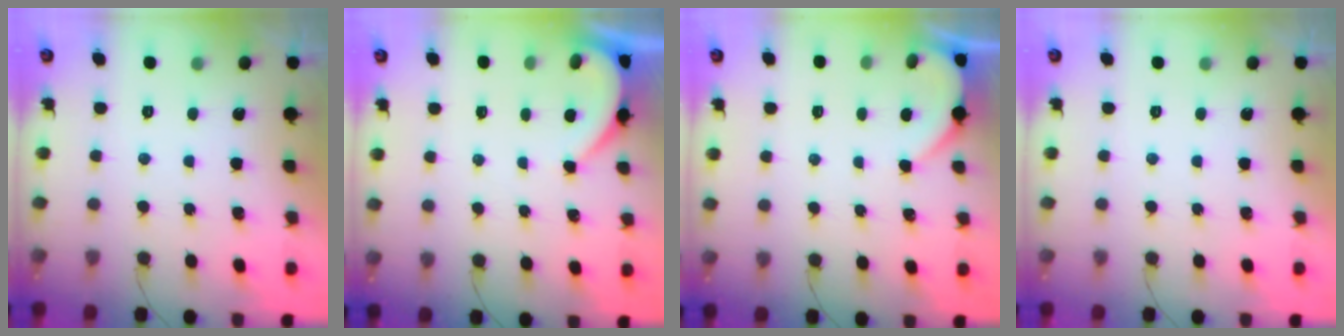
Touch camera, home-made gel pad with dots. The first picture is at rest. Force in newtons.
{"total": 3.0, "press": 3.0, "slide": 0.3}
{"total": 1.8, "press": 1.8, "slide": 0.3}
{"total": 0.0}